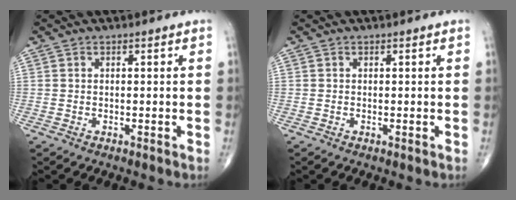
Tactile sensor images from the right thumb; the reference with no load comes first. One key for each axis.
{"total": 0.0}